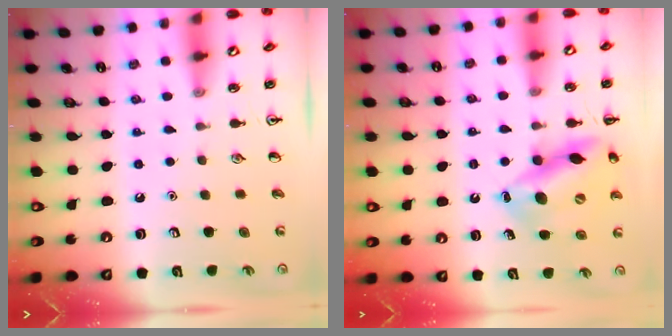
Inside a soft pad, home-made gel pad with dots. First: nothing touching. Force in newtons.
{"total": 16.0, "press": 15.7, "slide": 3.1}